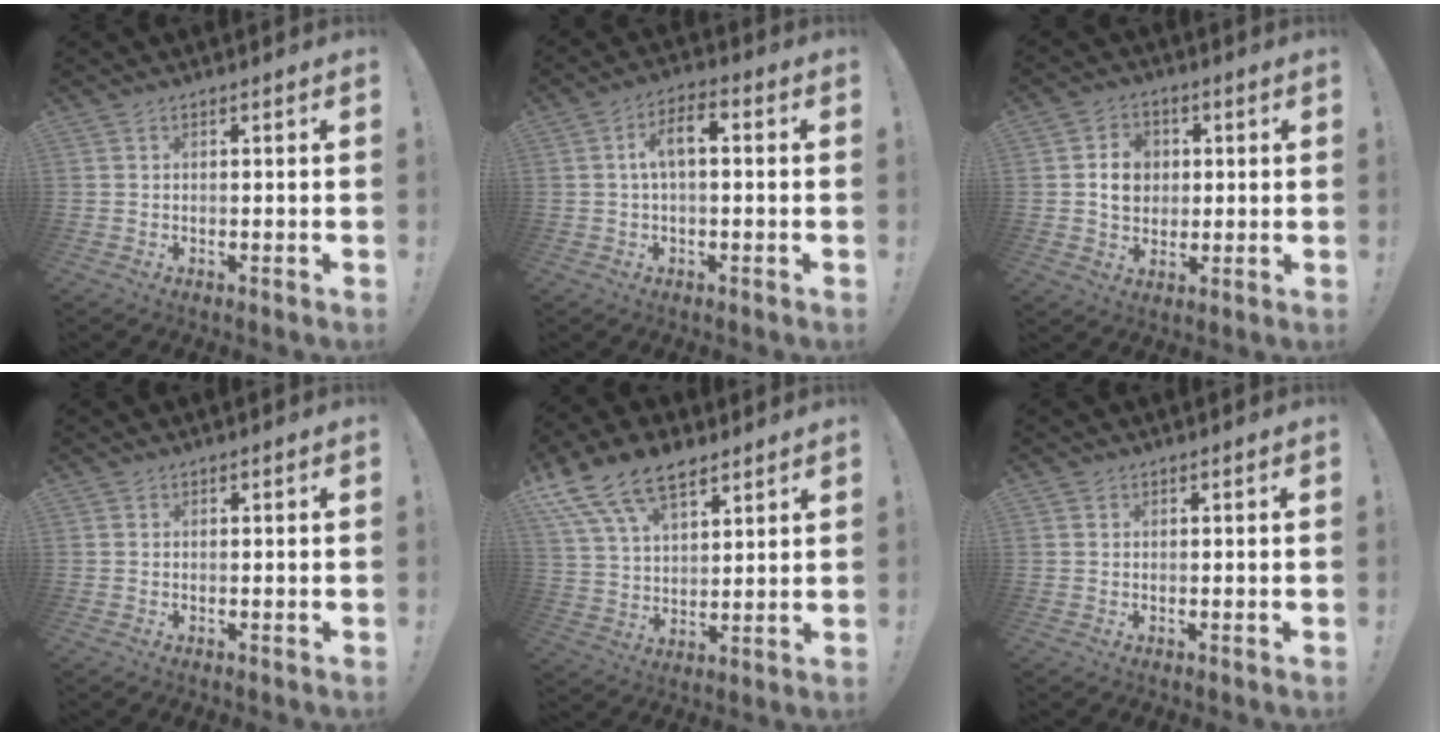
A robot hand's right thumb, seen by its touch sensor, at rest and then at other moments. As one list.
[{"total": 7.1, "force": [0.4, 3.2, 6.3], "torque": [-0.106, 0.009, 0.006]}, {"total": 9.3, "force": [1.1, 8.1, 4.4], "torque": [-0.055, 0.006, 0.026]}, {"total": 0.0}, {"total": 15.2, "force": [10.1, 8.1, 8.0], "torque": [-0.164, -0.053, 0.187]}, {"total": 0.8, "force": [0.5, 0.6, 0.0], "torque": [0.005, -0.001, 0.009]}]